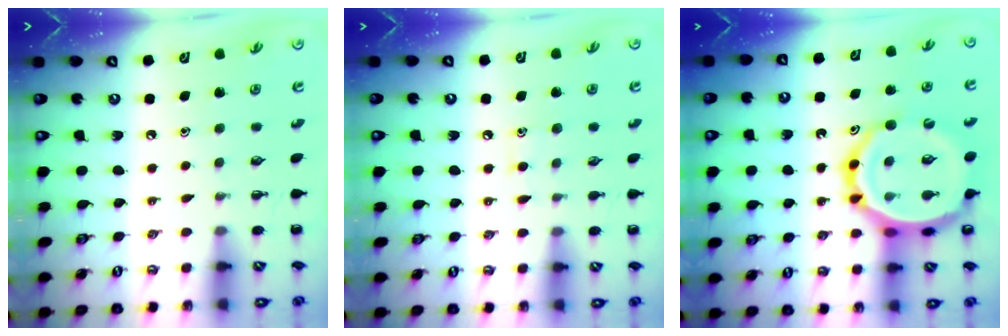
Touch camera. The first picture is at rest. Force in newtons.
{"total": 5.7, "press": 5.4, "slide": 1.8}
{"total": 21.2, "press": 20.9, "slide": 3.5}